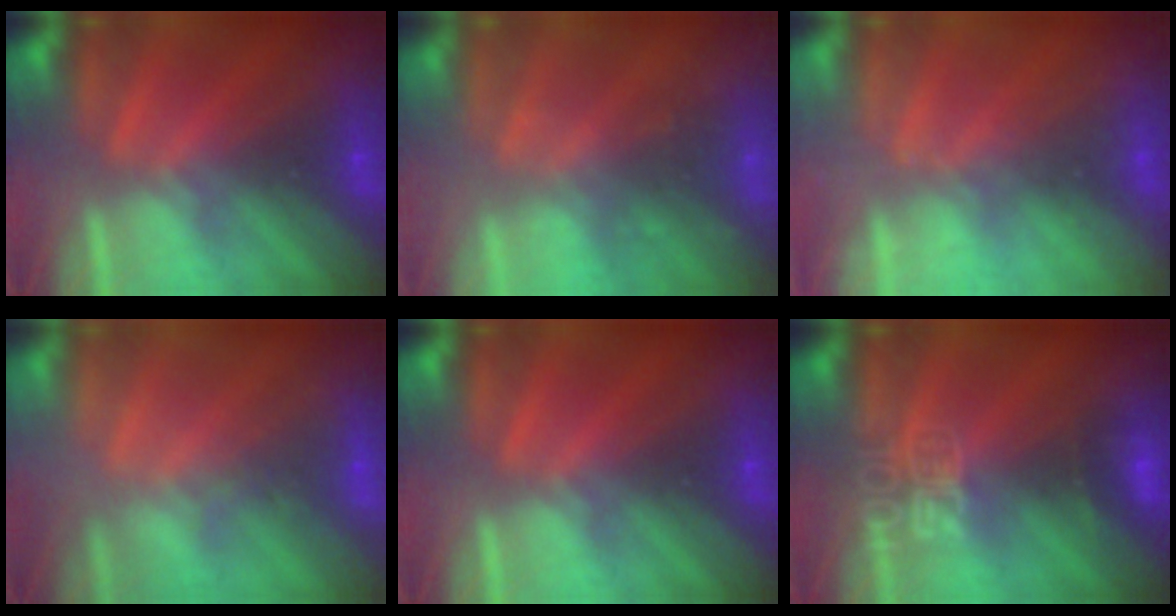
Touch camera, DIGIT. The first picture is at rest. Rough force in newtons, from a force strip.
{"total": 2.2}
{"total": 1.4}
{"total": 2.8}
{"total": 0.0}
{"total": 7.4}